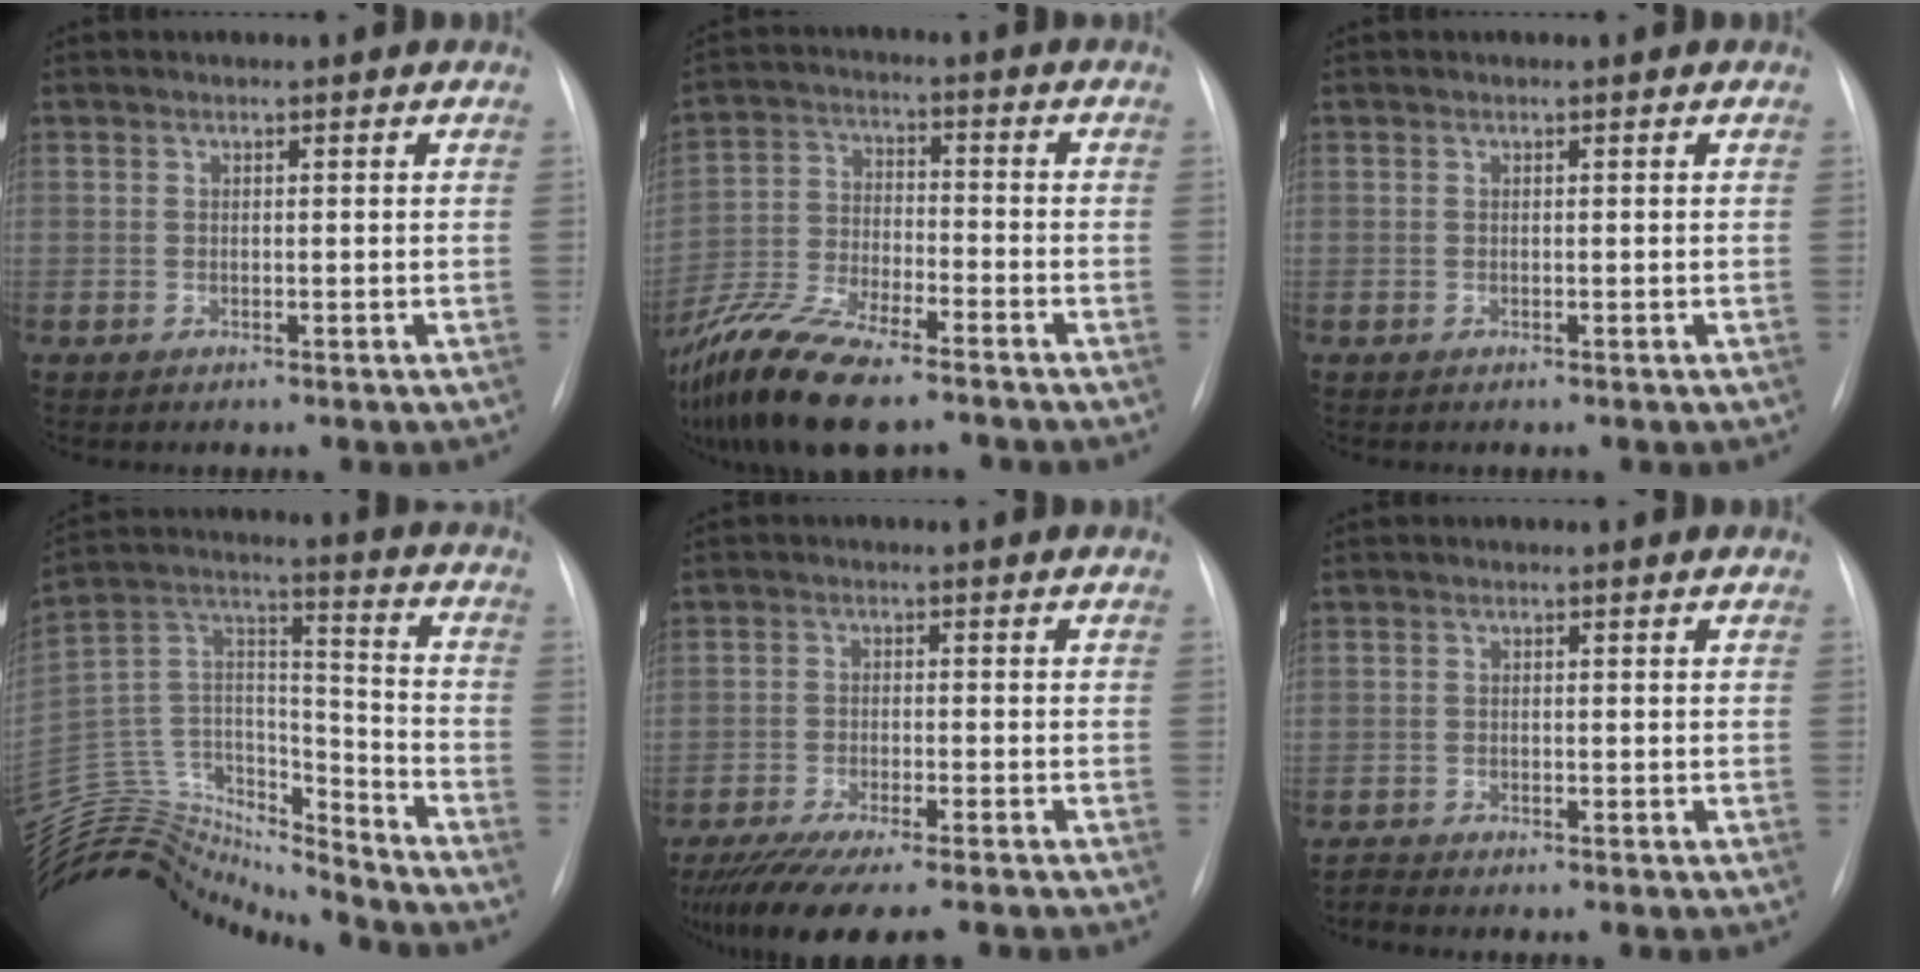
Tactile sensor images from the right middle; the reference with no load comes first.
{"total": 15.1, "force": [-11.4, 3.6, 9.1], "torque": [-0.200, -0.029, -0.212]}
{"total": 0.0}
{"total": 21.2, "force": [-20.6, 3.5, 3.4], "torque": [-0.076, 0.065, -0.347]}
{"total": 11.6, "force": [-9.5, 1.0, 6.6], "torque": [-0.102, -0.024, -0.148]}
{"total": 1.2, "force": [-1.0, -0.5, -0.3], "torque": [-0.002, -0.010, -0.020]}